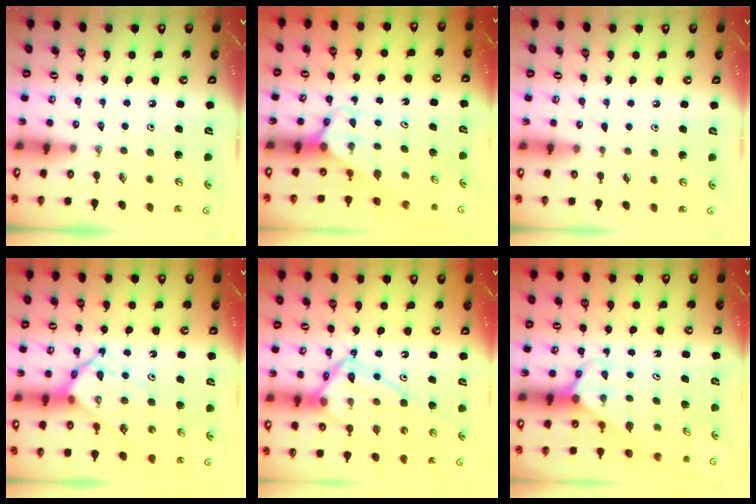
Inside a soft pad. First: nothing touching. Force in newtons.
{"total": 3.0, "press": 3.0, "slide": 0.2}
{"total": 3.8, "press": 3.8, "slide": 0.5}
{"total": 9.0, "press": 8.9, "slide": 0.9}
{"total": 15.9, "press": 15.8, "slide": 1.8}
{"total": 3.0, "press": 3.0, "slide": 0.2}